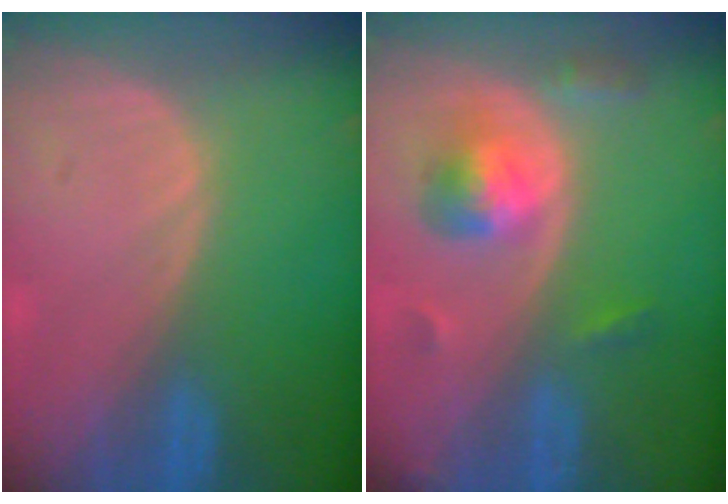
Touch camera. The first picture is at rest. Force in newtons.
{"total": 5.7, "press": 5.3, "slide": 1.9}